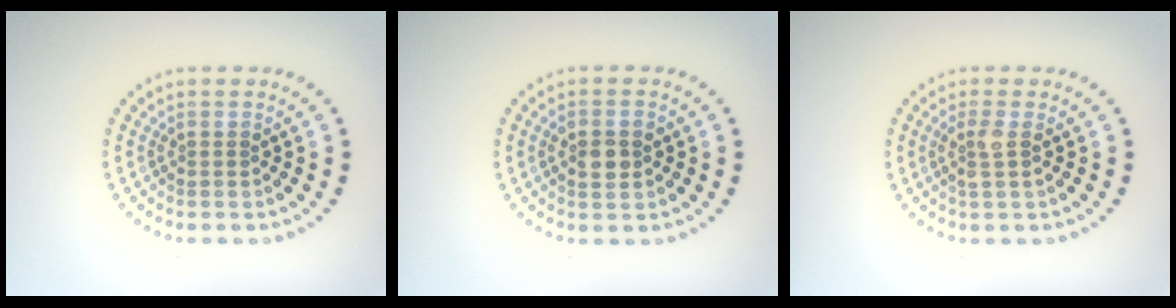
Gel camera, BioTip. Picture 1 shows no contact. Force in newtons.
{"total": 2.4, "press": 2.4, "slide": 0.4}
{"total": 1.6, "press": 1.3, "slide": 0.9}